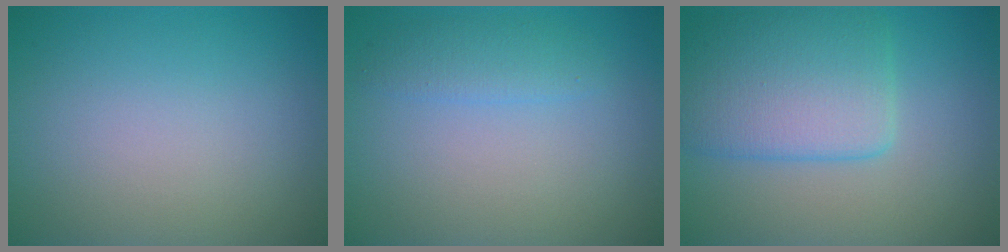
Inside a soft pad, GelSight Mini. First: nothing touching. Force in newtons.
{"total": 1.7, "press": 1.7, "slide": 0.1}
{"total": 5.7, "press": 5.7, "slide": 0.1}